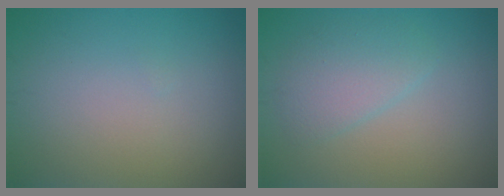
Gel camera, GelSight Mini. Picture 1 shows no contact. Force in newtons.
{"total": 2.8, "press": 2.7, "slide": 0.2}